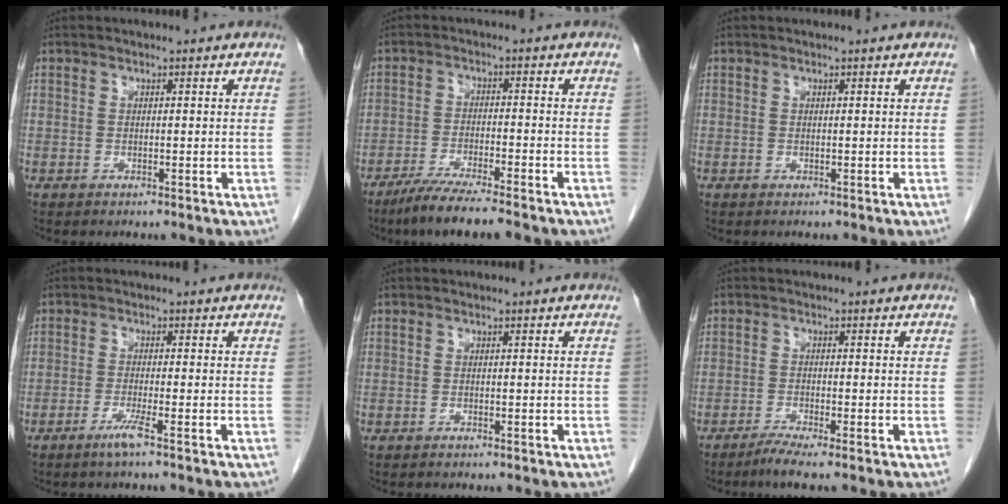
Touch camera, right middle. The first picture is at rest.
{"total": 8.7, "force": [-6.9, 0.4, 5.3], "torque": [-0.087, -0.021, -0.114]}
{"total": 0.0}
{"total": 2.6, "force": [-1.6, -0.7, 2.0], "torque": [-0.040, -0.007, -0.036]}
{"total": 0.0}
{"total": 2.9, "force": [-2.2, -0.5, 1.8], "torque": [-0.041, -0.008, -0.047]}